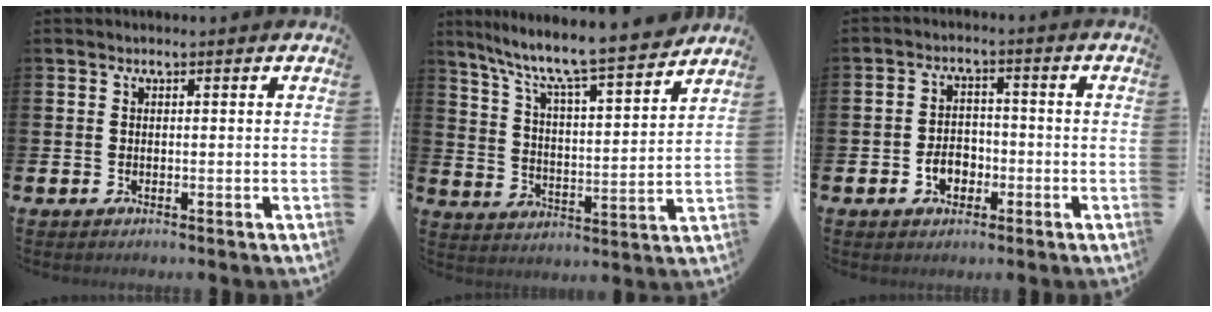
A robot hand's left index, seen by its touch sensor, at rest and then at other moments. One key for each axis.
{"total": 8.9, "fx": 8.2, "fy": 0.4, "fz": 3.4, "tx": -0.096, "ty": -0.065, "tz": 0.135}
{"total": 3.6, "fx": -1.4, "fy": 2.7, "fz": 1.9, "tx": -0.024, "ty": -0.002, "tz": -0.034}